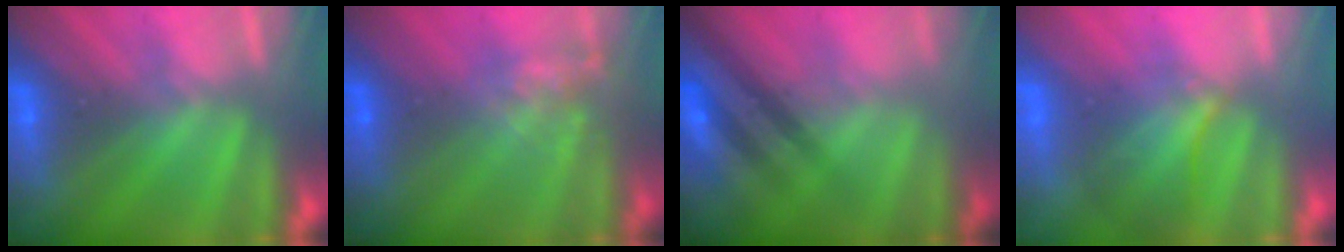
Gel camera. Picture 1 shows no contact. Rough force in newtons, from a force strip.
{"total": 4.4}
{"total": 2.8}
{"total": 3.1}